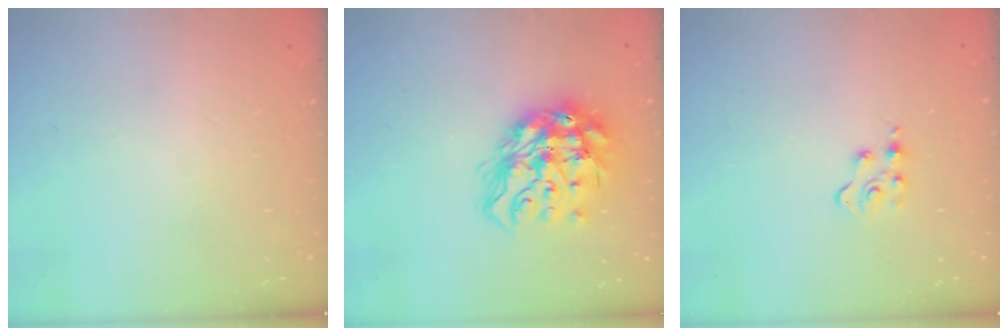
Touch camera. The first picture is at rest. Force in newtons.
{"total": 16.8, "press": 16.7, "slide": 1.9}
{"total": 3.0, "press": 3.0, "slide": 0.3}